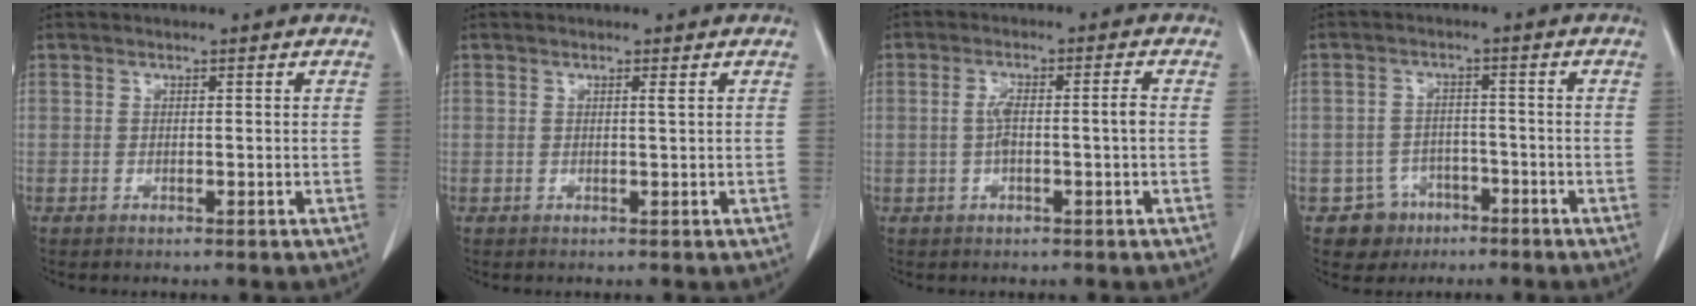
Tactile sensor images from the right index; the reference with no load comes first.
{"total": 0.6, "force": [0.3, -0.2, 0.5], "torque": [-0.014, -0.003, 0.007]}
{"total": 4.5, "force": [-0.3, 0.6, 4.4], "torque": [-0.089, 0.013, -0.003]}
{"total": 5.0, "force": [-2.6, 4.2, -0.1], "torque": [0.007, 0.016, -0.036]}